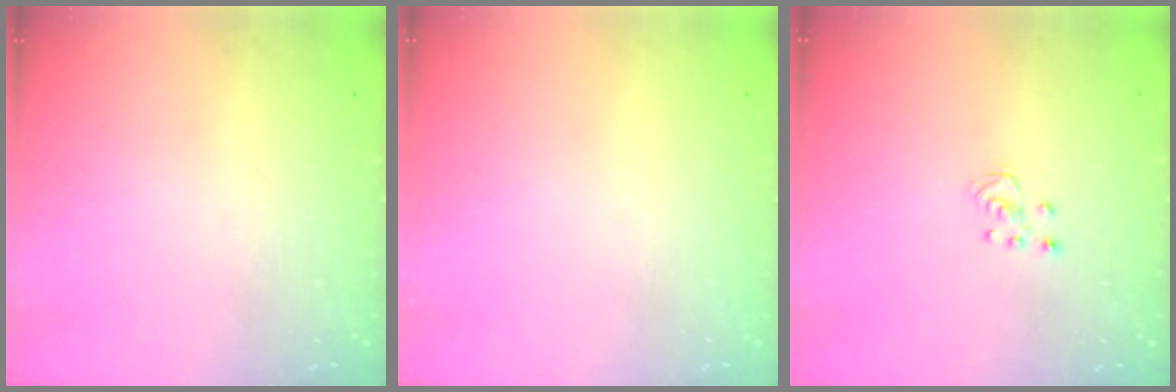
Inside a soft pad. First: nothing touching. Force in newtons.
{"total": 0.0}
{"total": 2.5, "press": 2.5, "slide": 0.2}